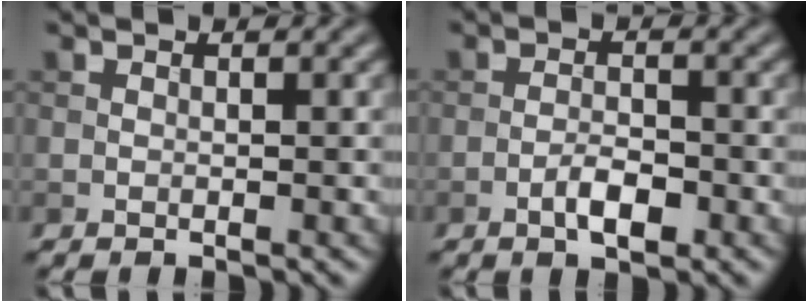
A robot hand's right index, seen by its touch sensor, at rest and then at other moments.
{"total": 2.6, "force": [-1.2, 0.9, 2.0], "torque": [-0.035, 0.003, -0.026]}